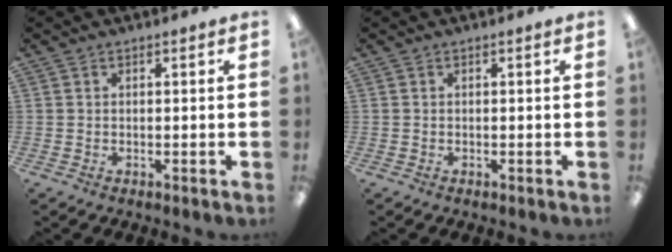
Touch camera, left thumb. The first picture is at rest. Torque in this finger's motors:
{"motor_torque": [0.00, 0.00, 0.23, -0.09, 0.00]}